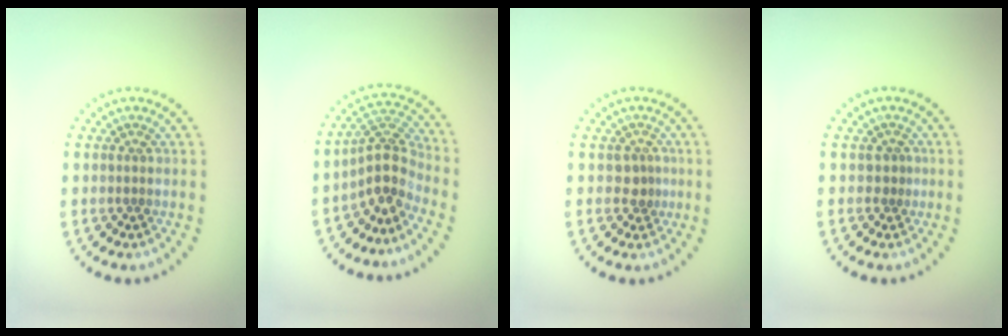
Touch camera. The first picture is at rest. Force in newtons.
{"total": 3.7, "press": 2.8, "slide": 2.4}
{"total": 1.4, "press": 1.1, "slide": 0.9}
{"total": 0.7, "press": 0.4, "slide": 0.5}